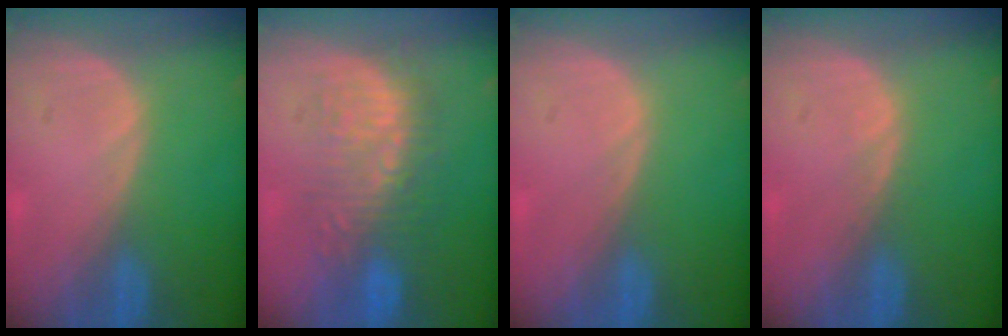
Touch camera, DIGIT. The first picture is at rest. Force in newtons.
{"total": 9.0, "press": 8.7, "slide": 2.2}
{"total": 0.0}
{"total": 0.5, "press": 0.5, "slide": 0.1}